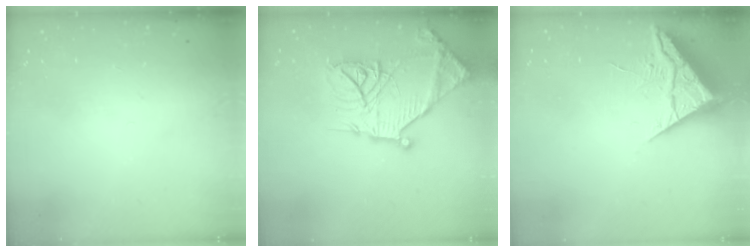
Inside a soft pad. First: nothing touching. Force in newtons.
{"total": 22.8, "press": 22.6, "slide": 2.3}
{"total": 6.9, "press": 6.9, "slide": 0.4}